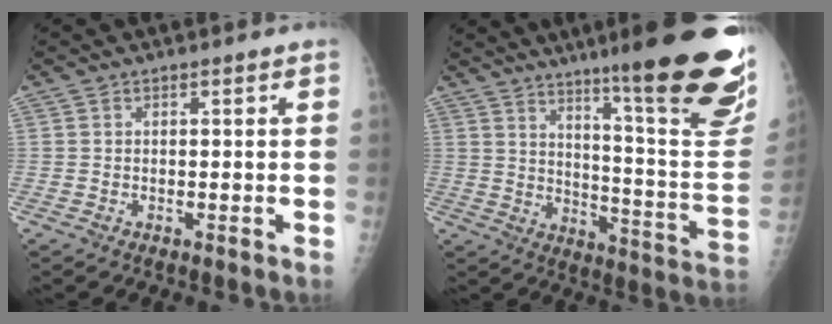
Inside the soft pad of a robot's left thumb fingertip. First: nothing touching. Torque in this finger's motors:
{"motor_torque": [3.00, 0.04, 1.85, -0.92, 0.41]}